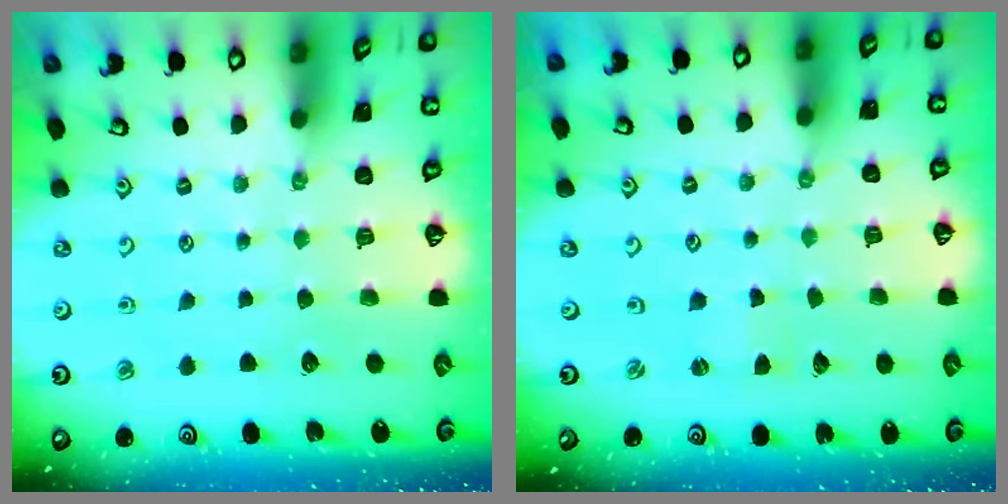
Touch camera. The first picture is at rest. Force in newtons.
{"total": 1.3, "press": 1.3, "slide": 0.2}